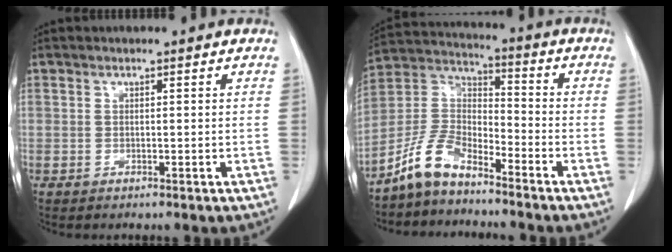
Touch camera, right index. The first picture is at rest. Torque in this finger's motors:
{"motor_torque": [-0.05, -0.16, -0.29, -0.11]}